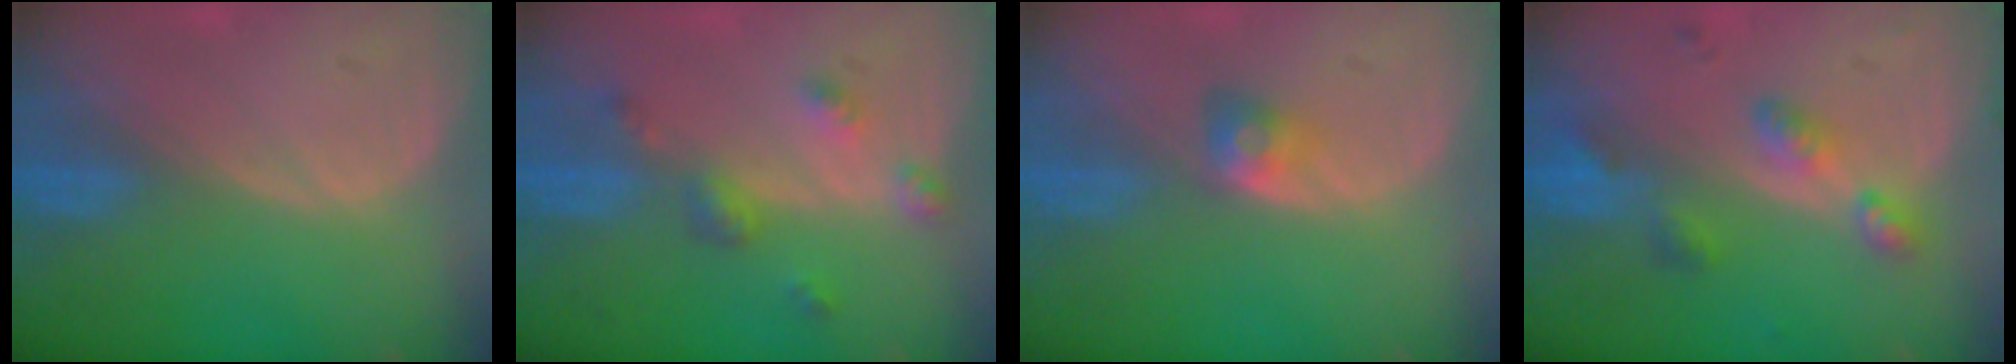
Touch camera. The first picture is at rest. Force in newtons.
{"total": 4.8, "press": 4.3, "slide": 2.3}
{"total": 2.9, "press": 2.5, "slide": 1.6}
{"total": 5.3, "press": 5.2, "slide": 0.9}